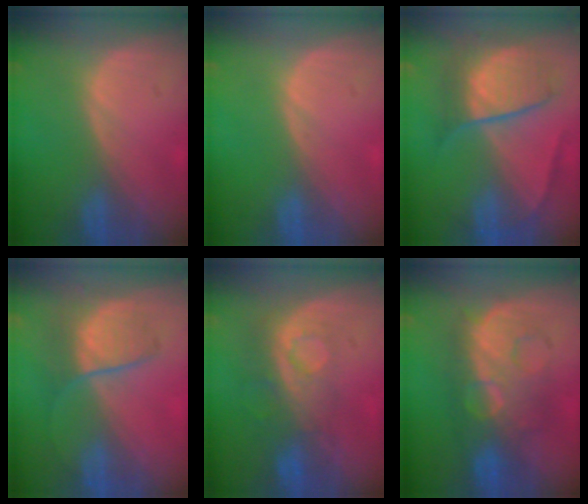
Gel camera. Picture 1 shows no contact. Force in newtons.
{"total": 0.0}
{"total": 7.9, "press": 7.9, "slide": 0.6}
{"total": 6.5, "press": 6.3, "slide": 1.7}
{"total": 8.4, "press": 7.1, "slide": 4.4}
{"total": 8.8, "press": 8.8, "slide": 0.4}